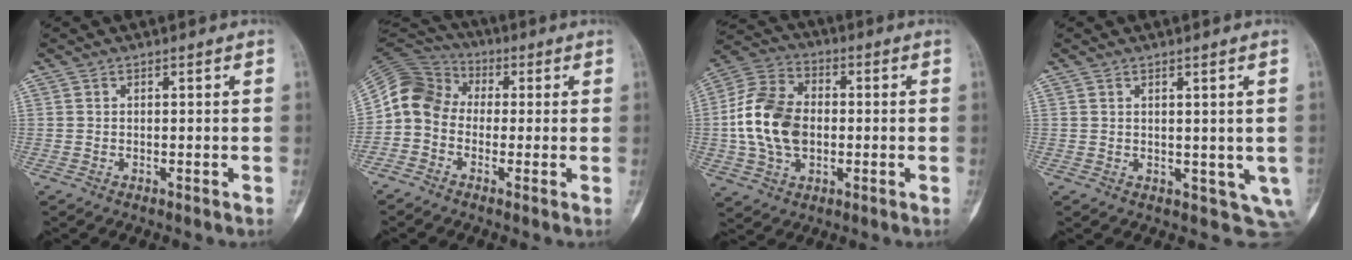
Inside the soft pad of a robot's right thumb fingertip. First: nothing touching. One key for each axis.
{"total": 10.0, "fx": -0.8, "fy": 8.6, "fz": 5.1, "tx": -0.088, "ty": 0.044, "tz": -0.033}
{"total": 15.1, "fx": -0.8, "fy": 10.5, "fz": 10.8, "tx": -0.197, "ty": 0.021, "tz": -0.016}
{"total": 4.8, "fx": 0.9, "fy": 2.9, "fz": 3.7, "tx": -0.026, "ty": -0.014, "tz": 0.026}